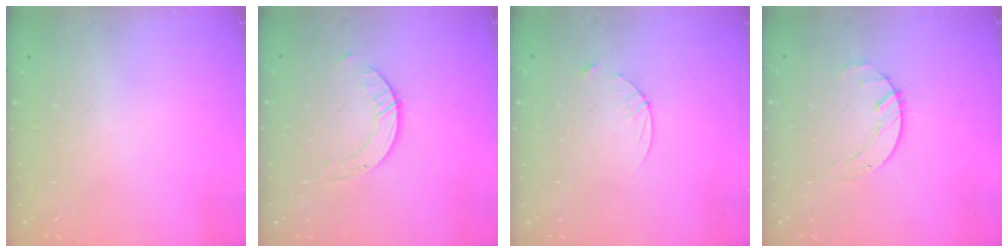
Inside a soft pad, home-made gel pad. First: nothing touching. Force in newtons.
{"total": 1.7, "press": 1.7, "slide": 0.2}
{"total": 3.8, "press": 3.8, "slide": 0.5}
{"total": 1.7, "press": 1.7, "slide": 0.3}